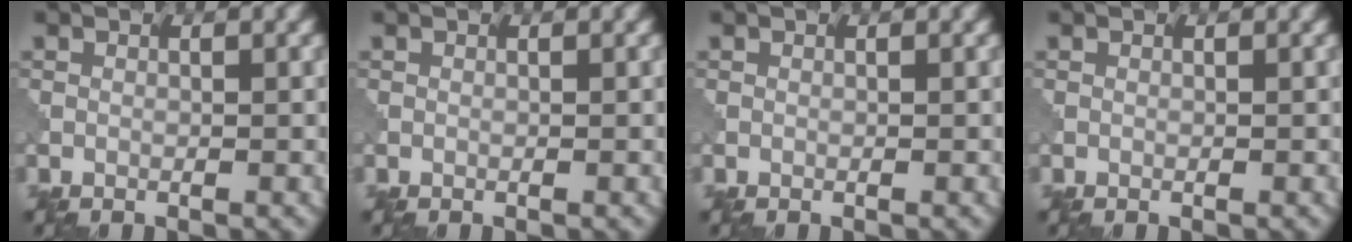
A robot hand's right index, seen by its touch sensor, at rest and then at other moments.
{"total": 0.0}
{"total": 0.0}
{"total": 0.0}